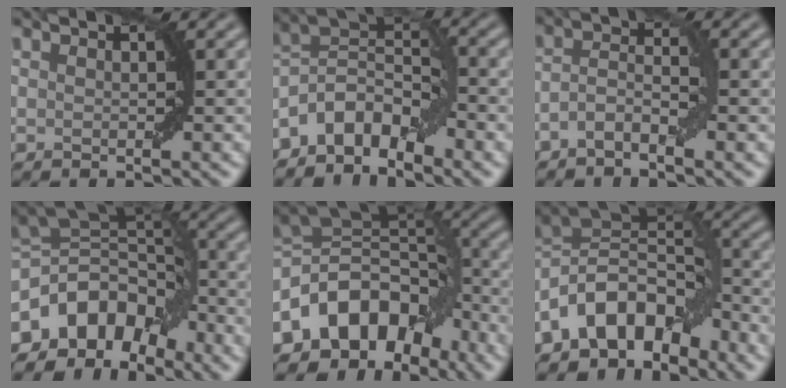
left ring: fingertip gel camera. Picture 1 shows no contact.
{"total": 5.6, "force": [-3.6, 2.8, 3.2], "torque": [-0.044, 0.012, -0.079]}
{"total": 2.7, "force": [-1.4, 1.0, 2.1], "torque": [-0.042, 0.008, -0.033]}
{"total": 9.0, "force": [-4.7, 6.1, 4.6], "torque": [-0.068, 0.016, -0.102]}
{"total": 11.1, "force": [-5.3, 7.8, 5.9], "torque": [-0.094, 0.020, -0.106]}
{"total": 9.5, "force": [-5.5, 5.6, 5.3], "torque": [-0.073, 0.019, -0.121]}